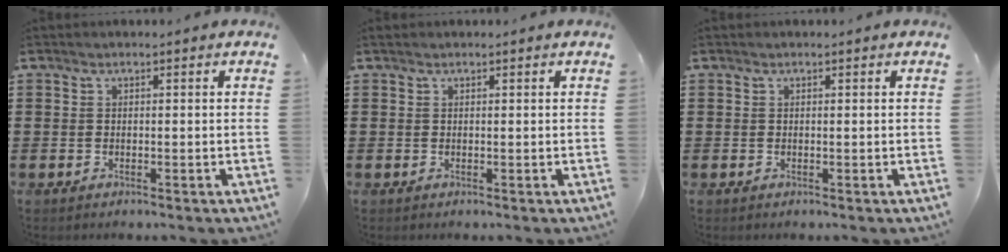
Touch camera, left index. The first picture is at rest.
{"total": 0.0}
{"total": 0.0}